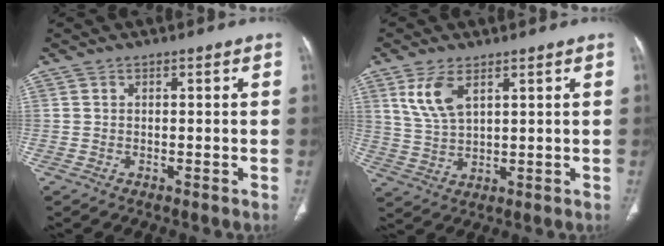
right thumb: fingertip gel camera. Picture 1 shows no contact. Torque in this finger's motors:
{"motor_torque": [0.07, 0.06, 0.46, 0.36, 0.05]}